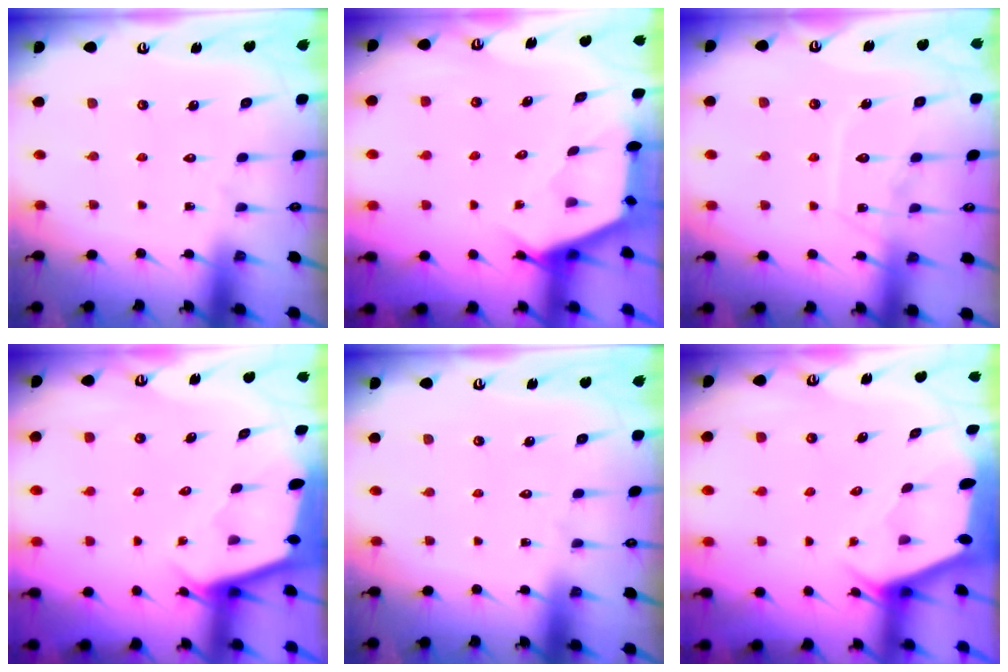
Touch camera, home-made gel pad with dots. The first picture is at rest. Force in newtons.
{"total": 2.7, "press": 2.7, "slide": 0.3}
{"total": 11.2, "press": 11.1, "slide": 1.0}
{"total": 2.0, "press": 2.0, "slide": 0.2}
{"total": 0.0}
{"total": 2.9, "press": 2.9, "slide": 0.2}